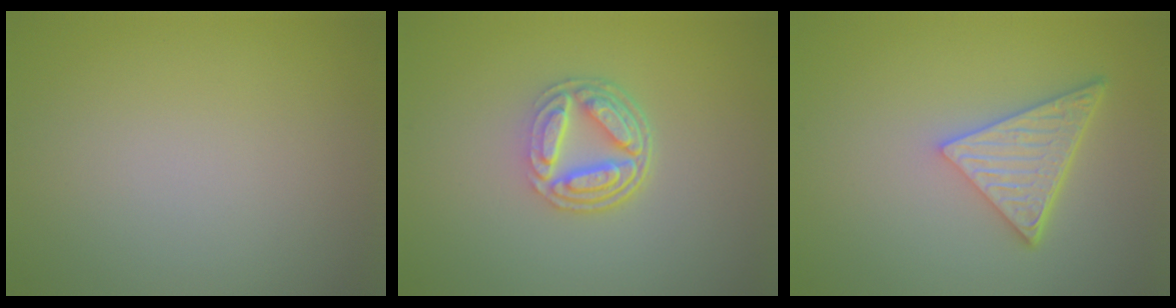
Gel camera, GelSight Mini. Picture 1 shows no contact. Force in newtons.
{"total": 5.1, "press": 3.6, "slide": 3.6}
{"total": 5.1, "press": 3.7, "slide": 3.5}